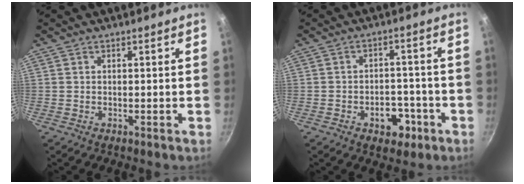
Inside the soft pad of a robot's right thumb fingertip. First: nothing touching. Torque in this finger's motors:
{"motor_torque": [0.80, 0.59, 0.57, -0.21, 0.02]}